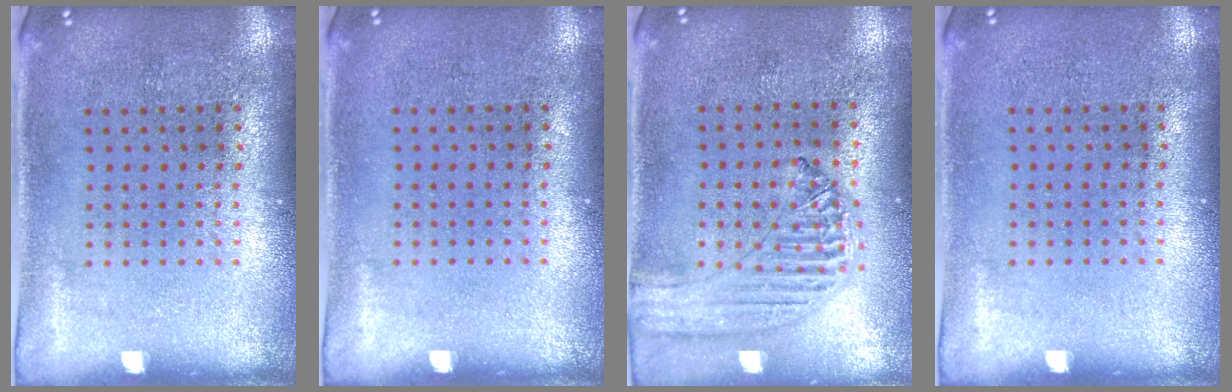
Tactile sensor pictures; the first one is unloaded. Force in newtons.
{"total": 0.0}
{"total": 1.3, "press": 1.3, "slide": 0.1}
{"total": 0.0}